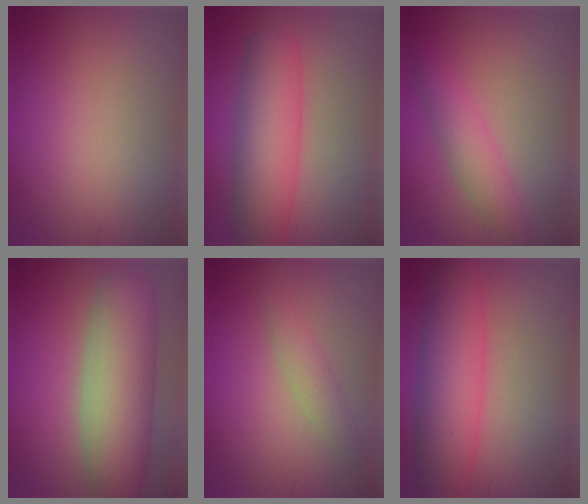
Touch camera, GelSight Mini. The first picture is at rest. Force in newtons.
{"total": 6.7, "press": 6.7, "slide": 0.2}
{"total": 2.9, "press": 2.9, "slide": 0.1}
{"total": 9.0, "press": 9.0, "slide": 0.7}
{"total": 1.9, "press": 1.9, "slide": 0.1}
{"total": 7.2, "press": 7.2, "slide": 0.2}